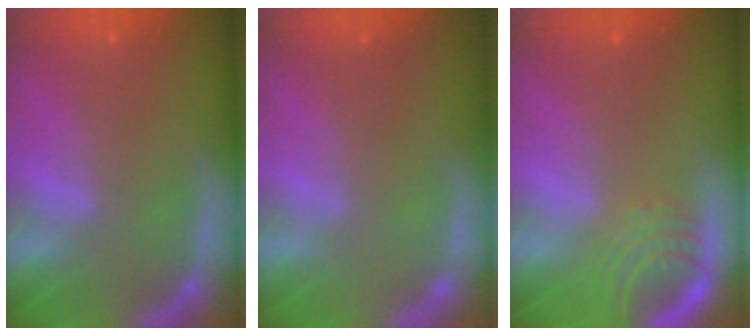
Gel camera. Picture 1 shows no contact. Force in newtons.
{"total": 0.0}
{"total": 4.5}